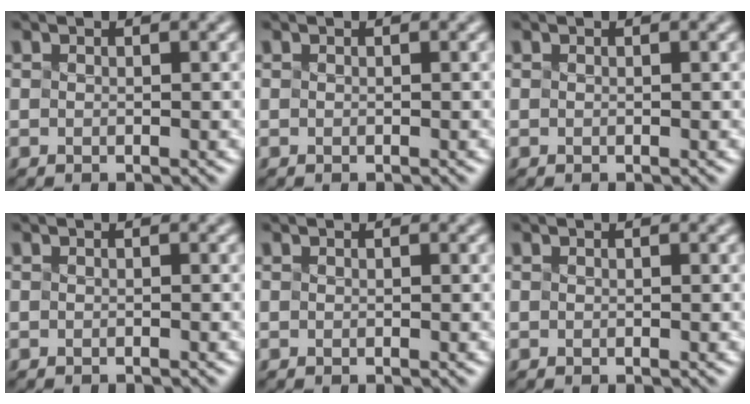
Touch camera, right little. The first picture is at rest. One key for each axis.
{"total": 0.0}
{"total": 0.0}
{"total": 0.8, "fx": -0.8, "fy": 0.1, "fz": 0.2, "tx": 0.004, "ty": -0.002, "tz": -0.013}
{"total": 0.0}
{"total": 0.0}